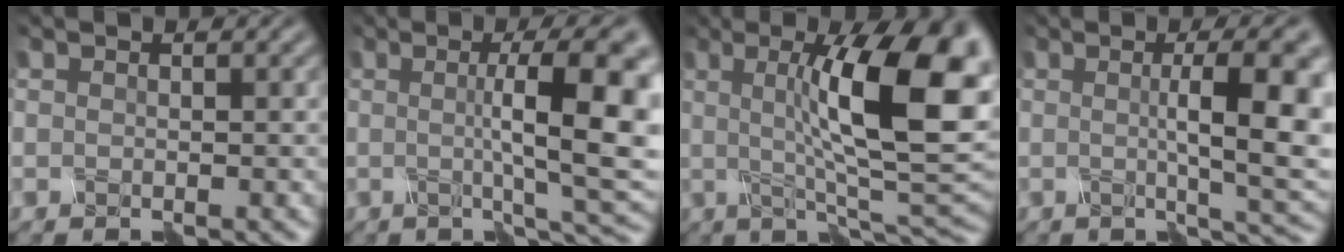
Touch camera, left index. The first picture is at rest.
{"total": 9.6, "force": [-0.1, 1.9, 9.5], "torque": [-0.116, 0.006, -0.003]}
{"total": 11.6, "force": [0.8, 1.9, 11.4], "torque": [-0.151, 0.013, 0.012]}
{"total": 8.2, "force": [-0.2, 1.7, 8.0], "torque": [-0.097, 0.005, -0.002]}